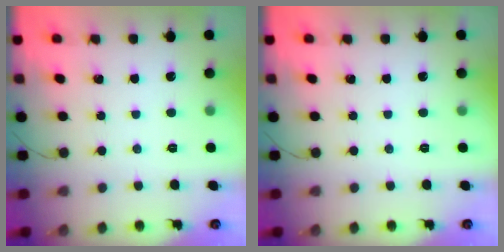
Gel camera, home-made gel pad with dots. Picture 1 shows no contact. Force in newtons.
{"total": 0.0}